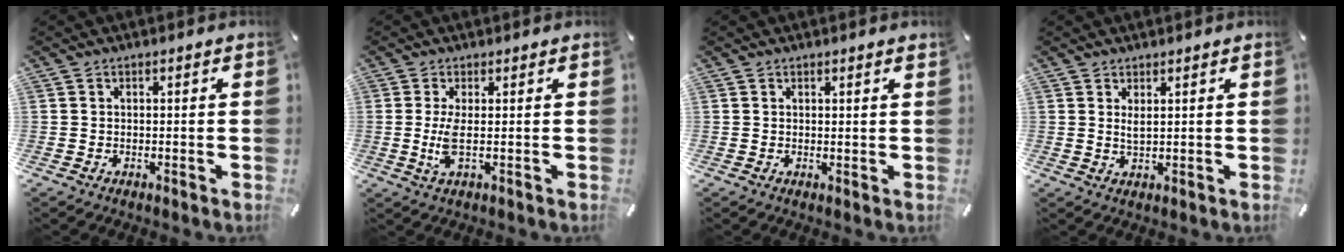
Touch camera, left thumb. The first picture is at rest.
{"total": 5.2, "force": [0.0, 1.0, 5.1], "torque": [-0.112, -0.017, -0.003]}
{"total": 0.6, "force": [0.5, 0.1, 0.3], "torque": [-0.006, -0.001, 0.009]}
{"total": 2.1, "force": [1.2, 0.4, 1.7], "torque": [-0.035, 0.001, 0.022]}